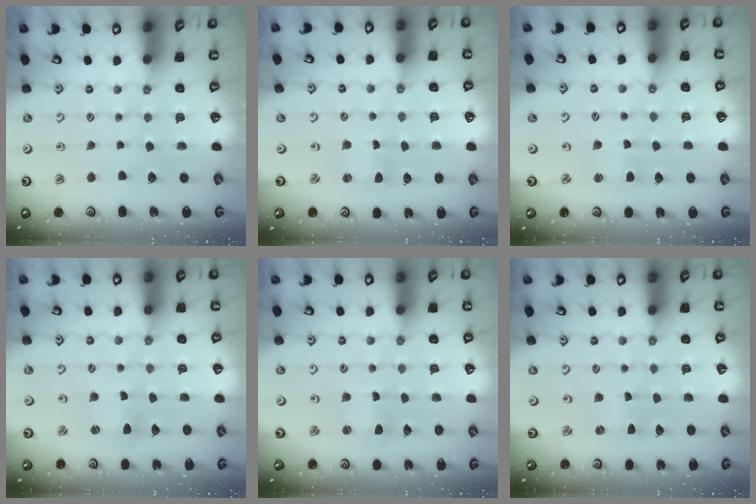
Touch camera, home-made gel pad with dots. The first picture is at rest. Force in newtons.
{"total": 0.6, "press": 0.5, "slide": 0.2}
{"total": 2.9, "press": 2.9, "slide": 0.4}
{"total": 2.6, "press": 2.5, "slide": 0.3}
{"total": 1.7, "press": 1.7, "slide": 0.3}
{"total": 0.0}